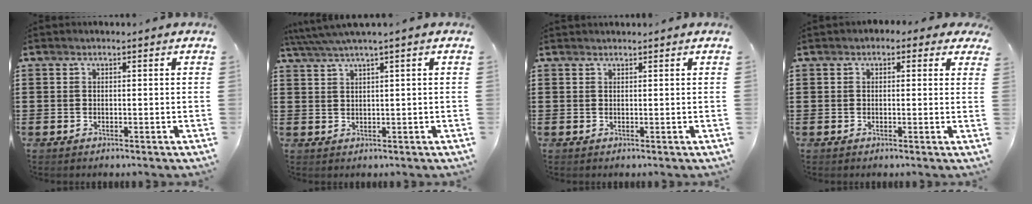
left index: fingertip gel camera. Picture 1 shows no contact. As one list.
[{"total": 2.2, "force": [1.3, -0.4, 1.7], "torque": [-0.035, 0.000, 0.023]}, {"total": 0.6, "force": [0.6, 0.0, 0.1], "torque": [-0.003, 0.000, 0.012]}, {"total": 1.2, "force": [0.4, 1.0, 0.6], "torque": [-0.008, 0.005, 0.003]}]